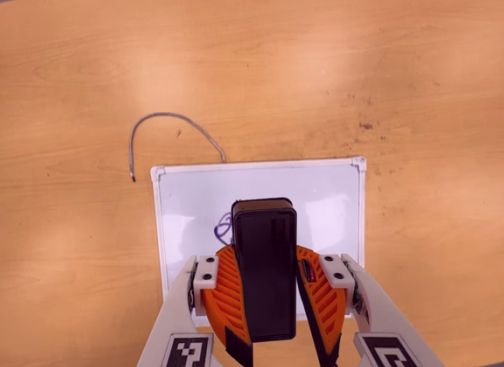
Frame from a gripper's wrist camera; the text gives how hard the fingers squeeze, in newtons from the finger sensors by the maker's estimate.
{"total": 10.5, "left": 10.1, "right": 10.9}